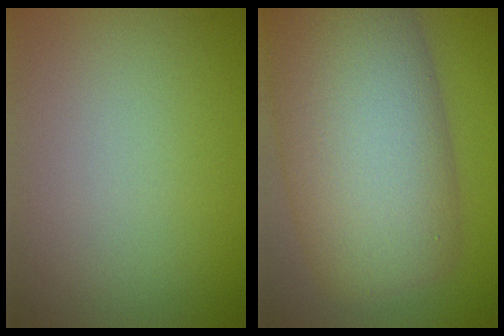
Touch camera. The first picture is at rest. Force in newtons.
{"total": 13.9, "press": 13.9, "slide": 0.4}